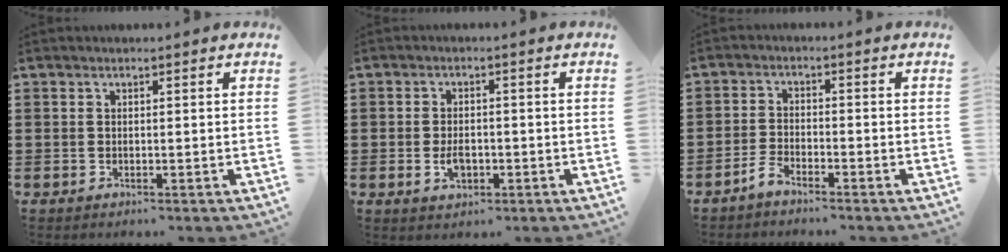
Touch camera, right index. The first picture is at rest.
{"total": 3.2, "force": [-0.9, 2.0, 2.3], "torque": [-0.045, 0.002, -0.016]}
{"total": 2.5, "force": [-2.4, 0.2, 0.7], "torque": [-0.022, 0.002, -0.050]}